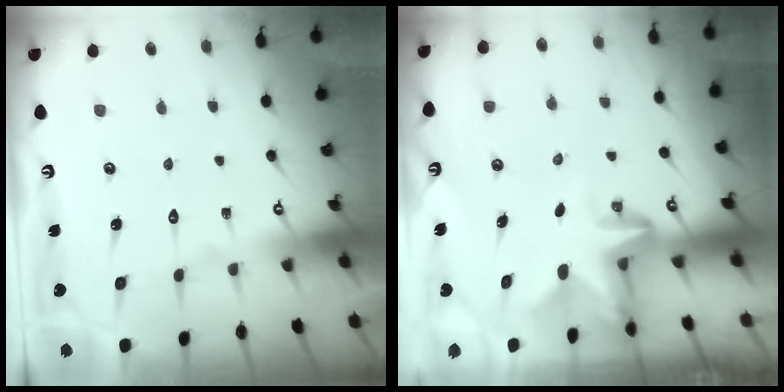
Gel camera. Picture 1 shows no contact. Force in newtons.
{"total": 2.5, "press": 2.5, "slide": 0.5}